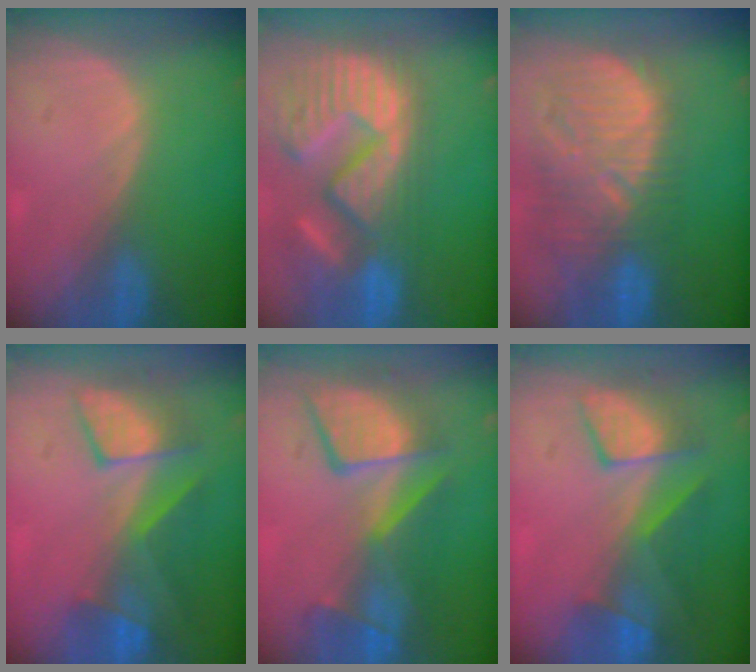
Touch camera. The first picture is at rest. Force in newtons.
{"total": 15.4, "press": 12.6, "slide": 8.8}
{"total": 13.0, "press": 11.4, "slide": 6.2}
{"total": 8.0, "press": 7.9, "slide": 1.7}
{"total": 10.2, "press": 9.8, "slide": 2.9}
{"total": 8.0, "press": 7.7, "slide": 2.2}